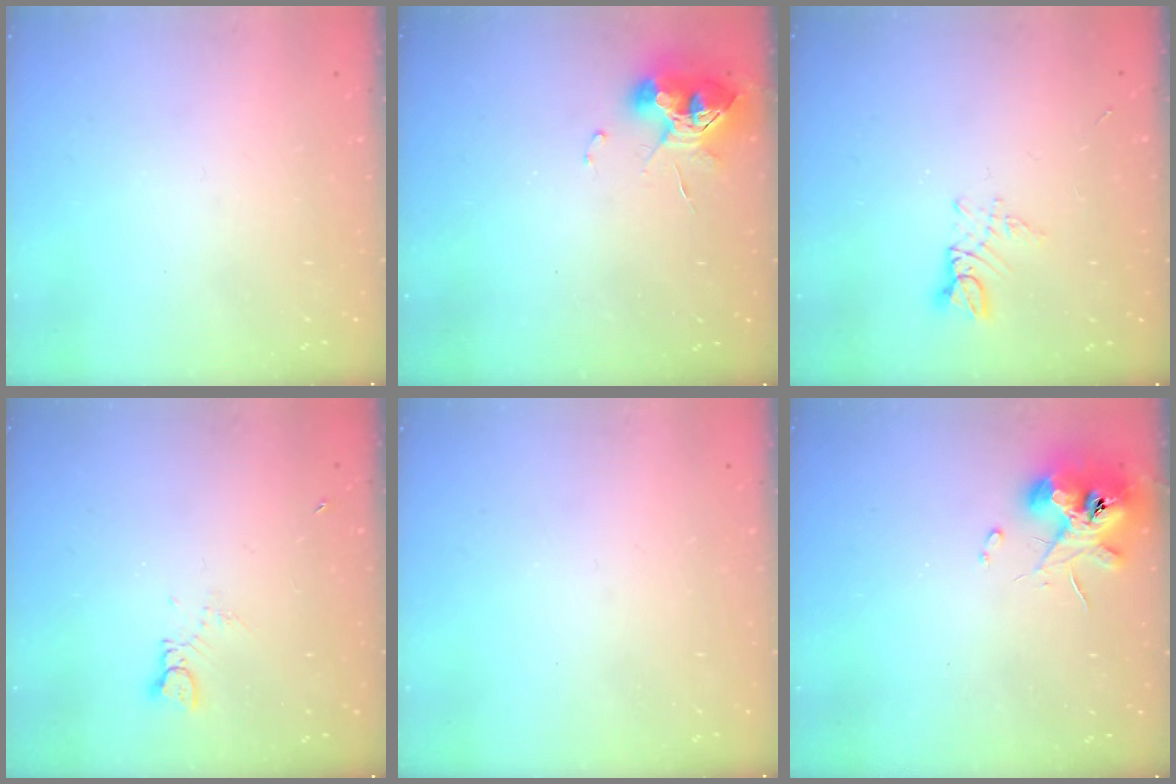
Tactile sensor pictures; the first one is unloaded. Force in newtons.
{"total": 9.9, "press": 9.9, "slide": 0.8}
{"total": 2.7, "press": 2.7, "slide": 0.3}
{"total": 1.6, "press": 1.6, "slide": 0.2}
{"total": 0.0}
{"total": 10.5, "press": 10.4, "slide": 1.4}